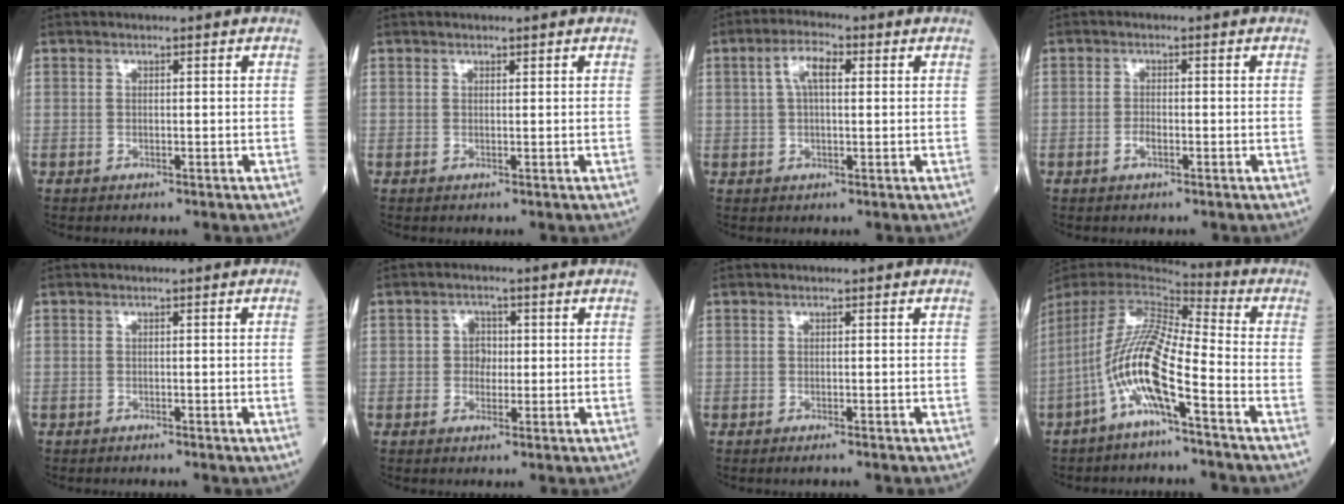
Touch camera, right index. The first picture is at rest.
{"total": 0.0}
{"total": 5.1, "force": [1.4, 1.8, 4.5], "torque": [-0.092, 0.017, 0.026]}
{"total": 1.5, "force": [-0.8, 0.6, 1.2], "torque": [-0.025, 0.001, -0.014]}
{"total": 0.7, "force": [-0.4, -0.3, 0.5], "torque": [-0.009, -0.001, -0.008]}
{"total": 2.4, "force": [0.0, 2.0, 1.3], "torque": [-0.014, 0.006, -0.003]}
{"total": 1.5, "force": [-1.2, -0.1, 0.8], "torque": [-0.012, -0.003, -0.014]}
{"total": 13.3, "force": [-5.9, 1.2, 11.9], "torque": [-0.248, -0.005, -0.120]}